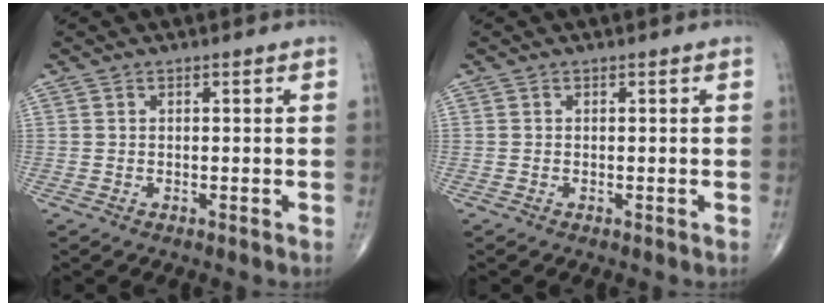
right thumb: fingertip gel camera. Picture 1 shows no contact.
{"total": 0.0}